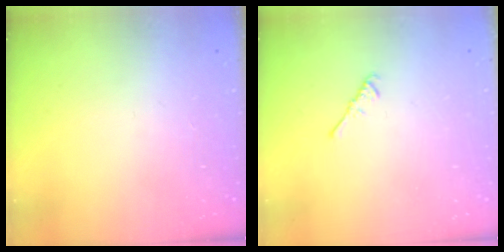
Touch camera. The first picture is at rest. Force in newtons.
{"total": 2.6, "press": 2.6, "slide": 0.6}